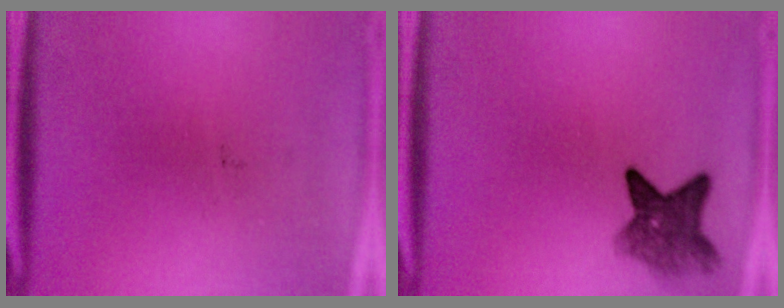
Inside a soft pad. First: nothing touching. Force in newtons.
{"total": 5.9}